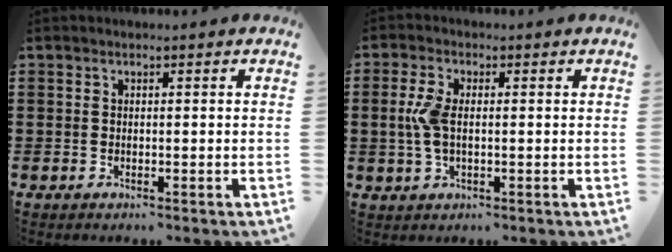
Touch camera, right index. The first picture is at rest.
{"total": 5.1, "force": [0.1, 2.2, 4.5], "torque": [-0.118, -0.005, -0.008]}